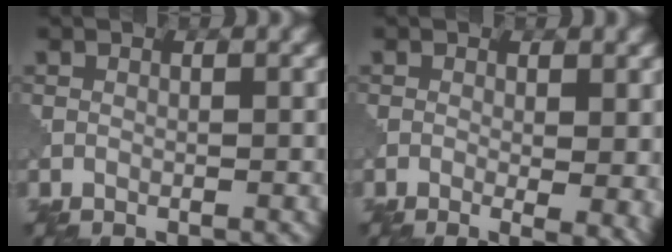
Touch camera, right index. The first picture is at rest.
{"total": 4.6, "force": [-0.5, 1.6, 4.3], "torque": [-0.054, -0.013, -0.003]}